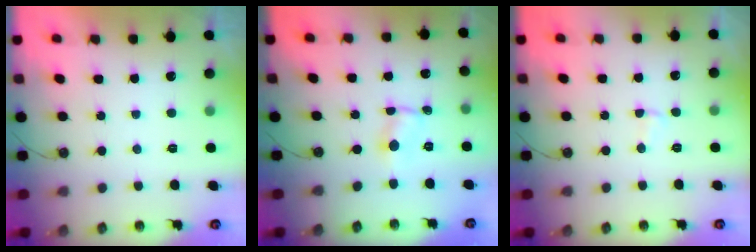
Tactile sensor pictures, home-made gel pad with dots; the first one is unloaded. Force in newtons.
{"total": 0.7, "press": 0.6, "slide": 0.1}
{"total": 2.3, "press": 2.3, "slide": 0.5}